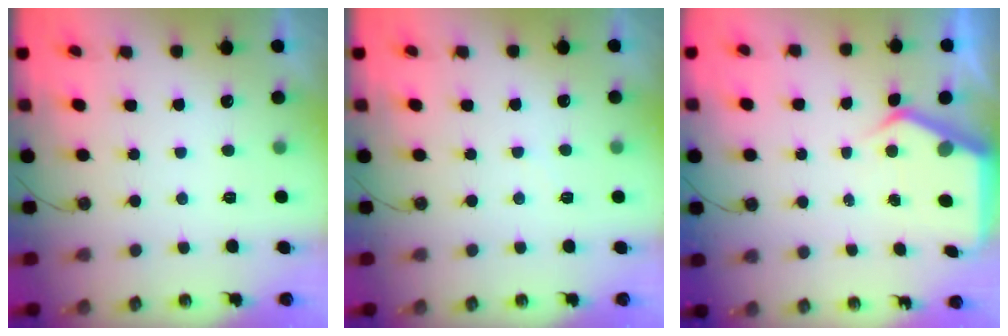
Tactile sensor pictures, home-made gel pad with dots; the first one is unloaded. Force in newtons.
{"total": 3.9, "press": 3.9, "slide": 0.6}
{"total": 5.1, "press": 5.1, "slide": 0.5}